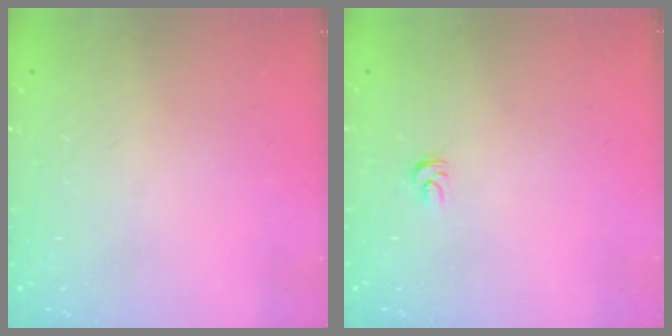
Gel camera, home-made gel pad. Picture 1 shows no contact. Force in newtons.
{"total": 2.7, "press": 2.7, "slide": 0.2}